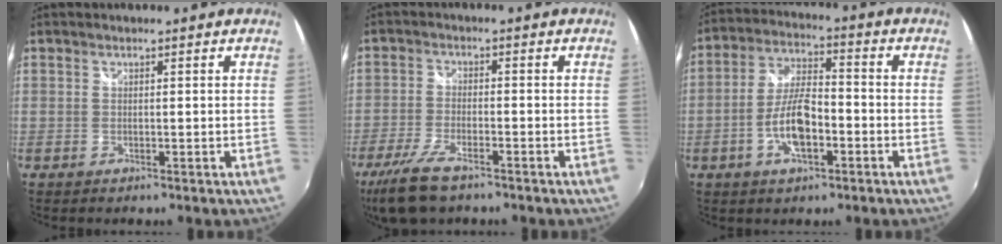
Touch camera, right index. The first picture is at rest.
{"total": 9.8, "force": [-6.9, 3.2, 6.1], "torque": [-0.151, -0.023, -0.136]}
{"total": 9.5, "force": [-3.5, 3.5, 8.1], "torque": [-0.165, 0.005, -0.062]}